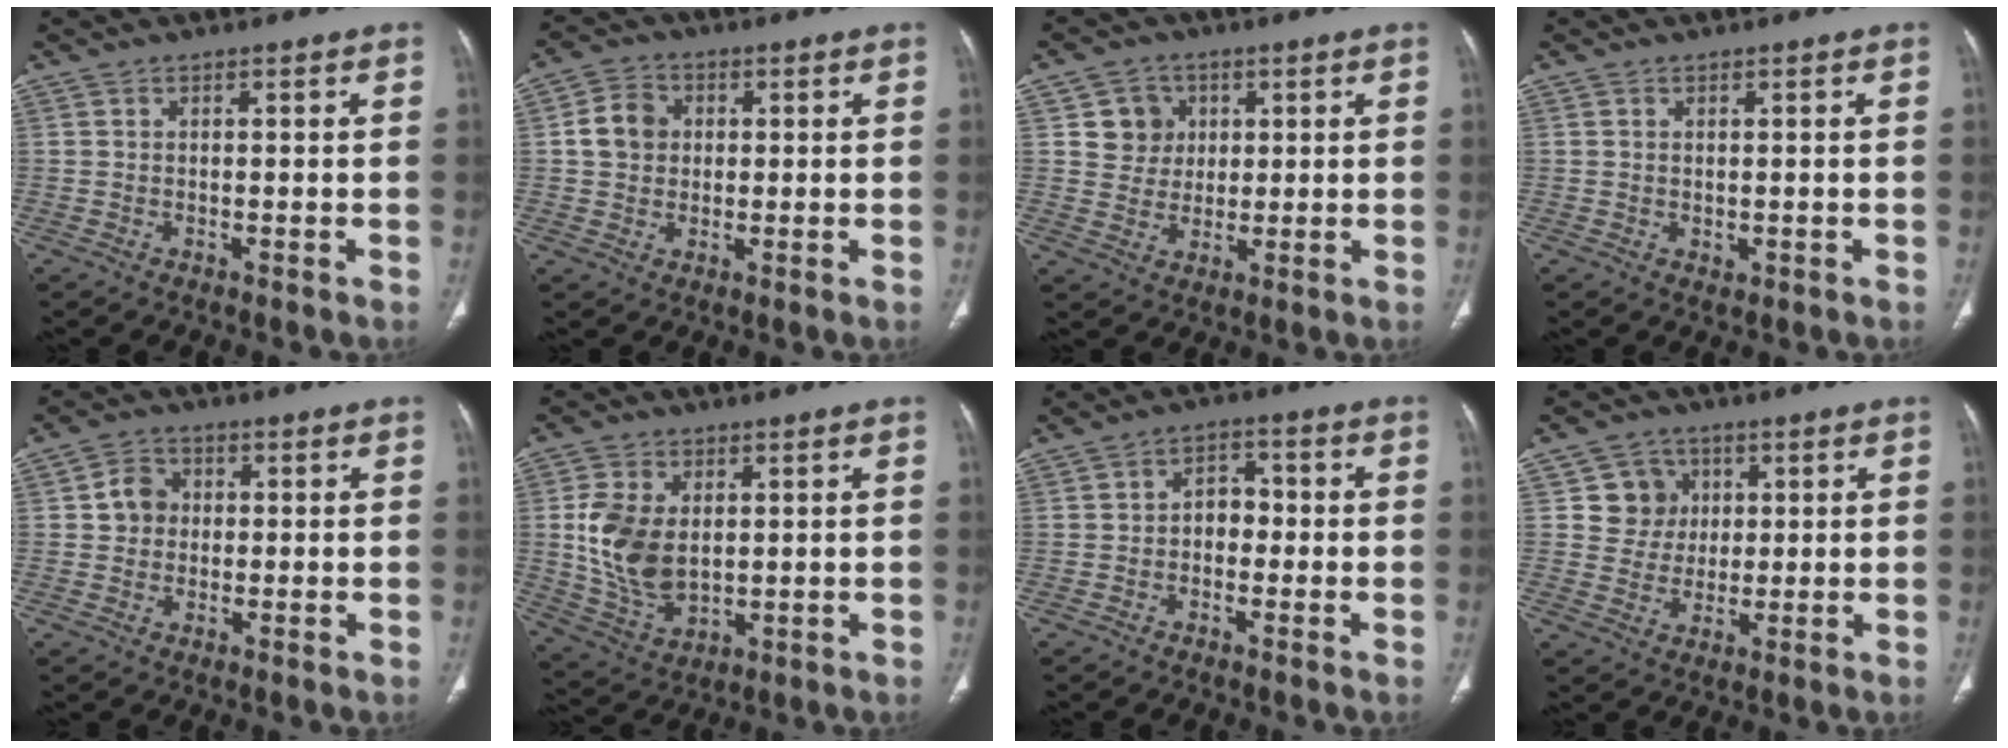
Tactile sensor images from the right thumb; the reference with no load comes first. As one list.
[{"total": 6.3, "force": [0.8, 5.4, 3.1], "torque": [-0.041, 0.008, 0.009]}, {"total": 6.3, "force": [1.9, 5.8, 1.4], "torque": [0.007, -0.002, 0.032]}, {"total": 1.0, "force": [0.0, 0.8, 0.6], "torque": [-0.011, -0.003, 0.005]}, {"total": 4.6, "force": [0.3, 4.1, 2.0], "torque": [-0.014, 0.008, -0.001]}, {"total": 12.0, "force": [1.4, 8.0, 8.9], "torque": [-0.158, -0.011, 0.038]}, {"total": 4.4, "force": [-0.8, 3.3, 2.8], "torque": [-0.018, 0.020, -0.024]}, {"total": 7.0, "force": [1.7, 6.6, 1.2], "torque": [0.017, 0.002, 0.026]}]